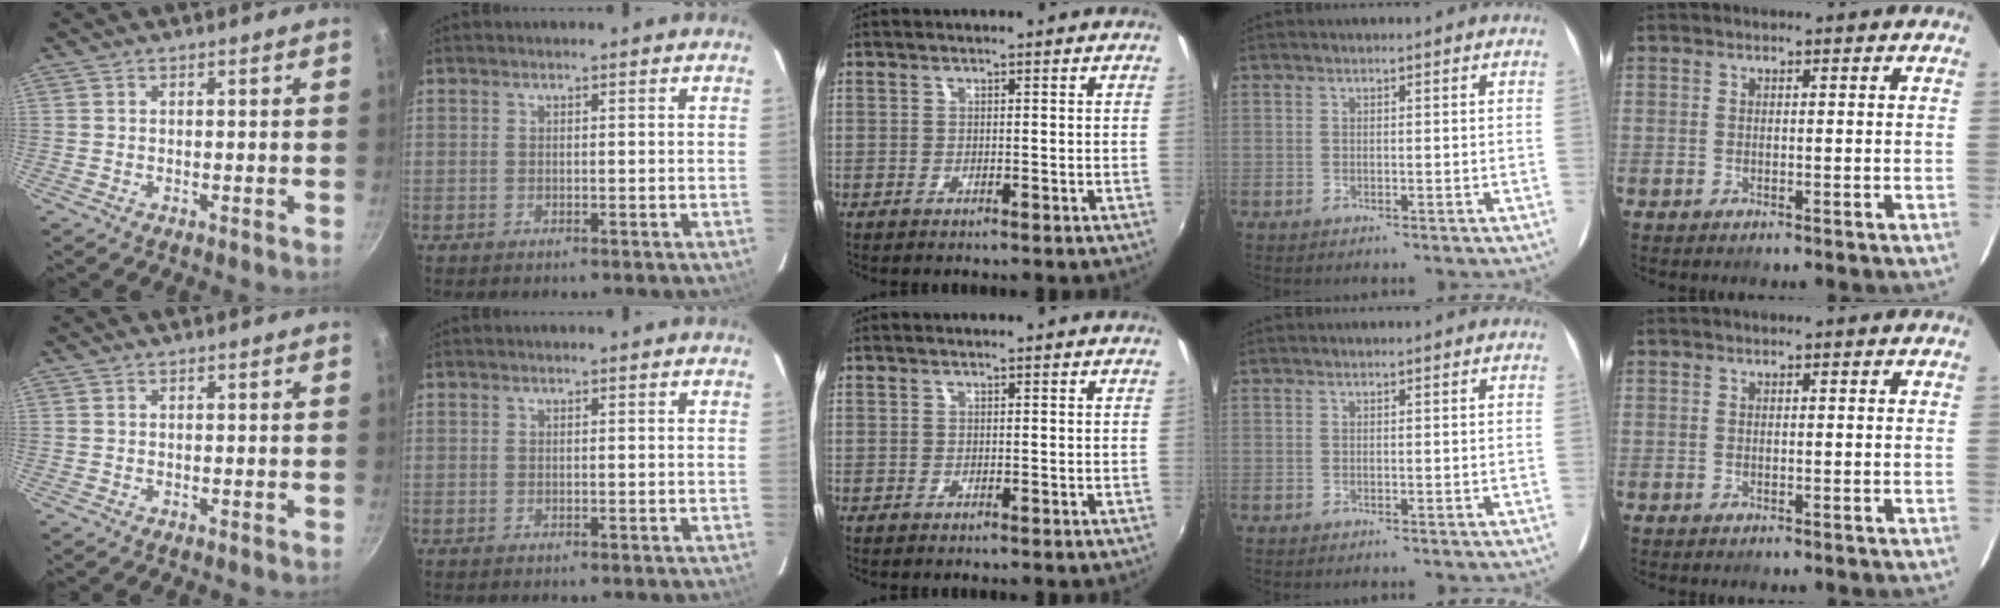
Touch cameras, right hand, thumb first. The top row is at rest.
{}